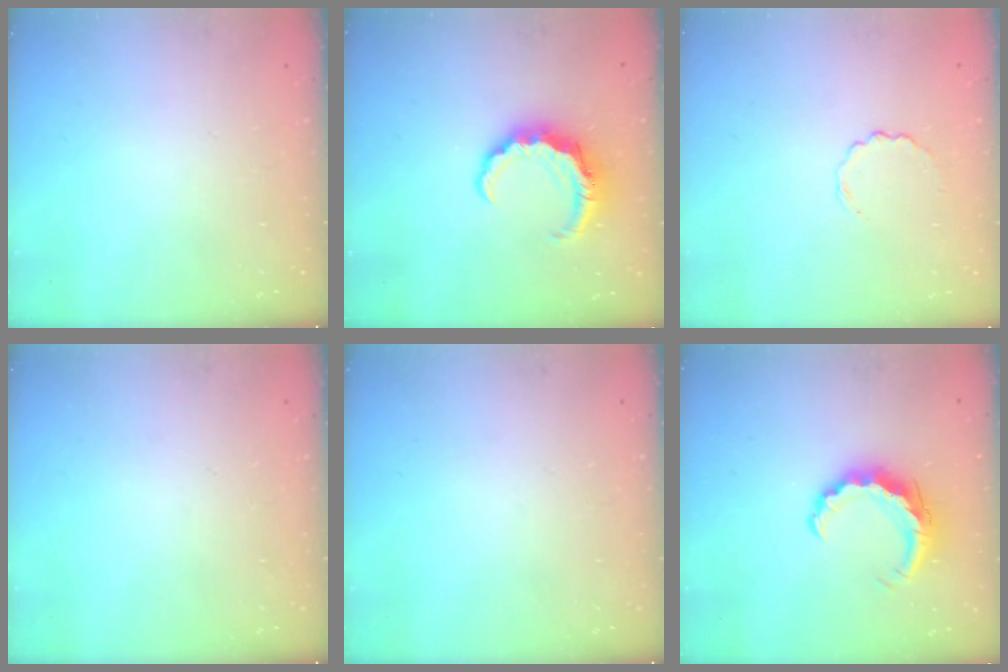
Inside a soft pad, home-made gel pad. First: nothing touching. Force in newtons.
{"total": 7.7, "press": 7.6, "slide": 1.1}
{"total": 3.9, "press": 3.6, "slide": 1.3}
{"total": 0.0}
{"total": 0.0}
{"total": 8.2, "press": 8.2, "slide": 0.1}